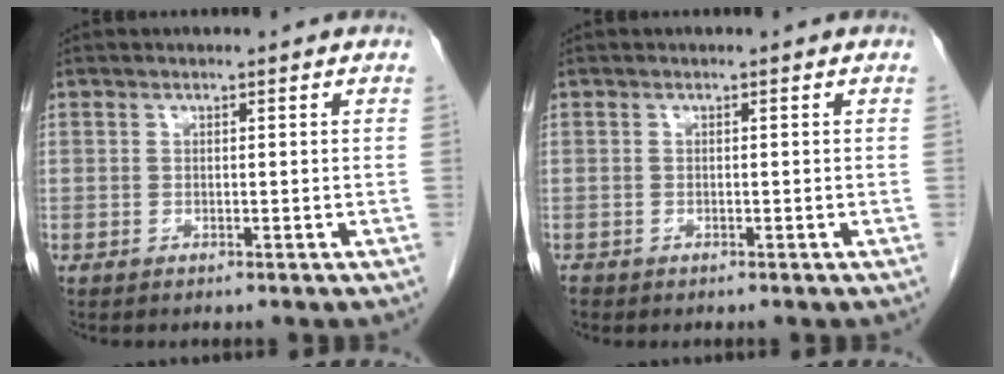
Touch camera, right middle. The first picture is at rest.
{"total": 0.9, "force": [-0.7, 0.5, 0.1], "torque": [-0.005, 0.000, -0.011]}